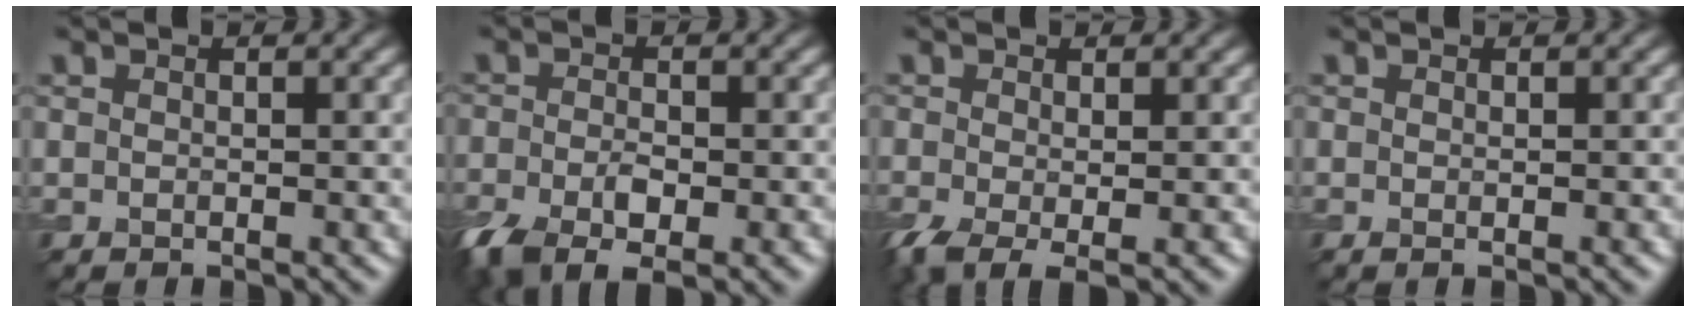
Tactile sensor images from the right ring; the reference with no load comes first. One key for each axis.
{"total": 6.5, "fx": -3.3, "fy": 3.2, "fz": 4.7, "tx": -0.092, "ty": -0.012, "tz": -0.062}
{"total": 3.6, "fx": -1.3, "fy": 1.4, "fz": 3.0, "tx": -0.069, "ty": -0.012, "tz": -0.028}
{"total": 0.5, "fx": -0.1, "fy": 0.1, "fz": 0.5, "tx": -0.007, "ty": -0.002, "tz": -0.001}